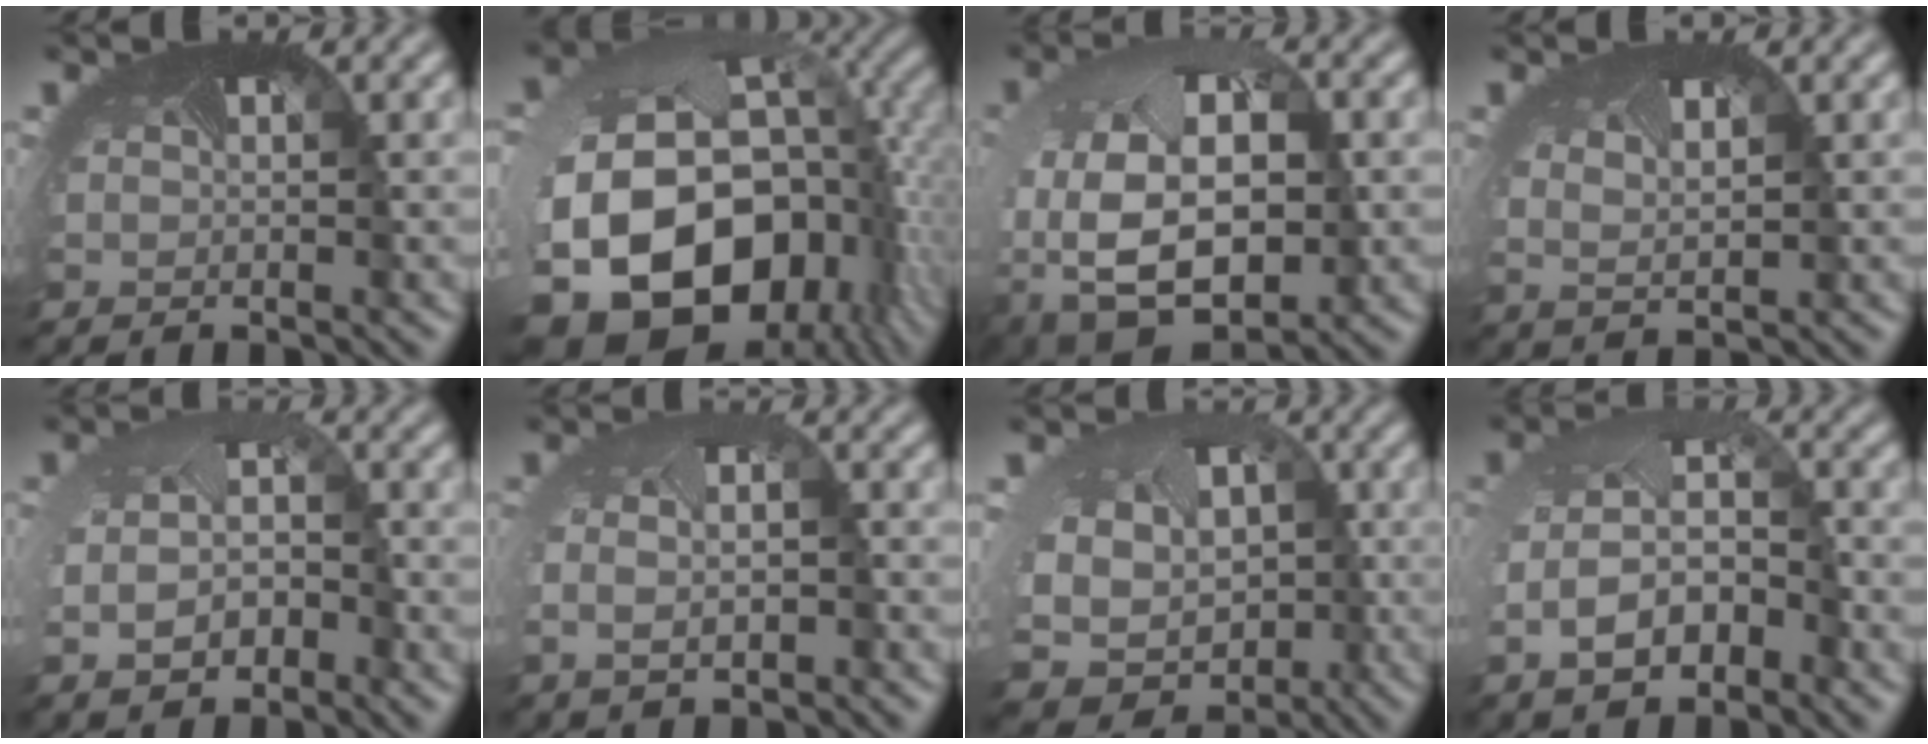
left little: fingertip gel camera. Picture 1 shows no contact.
{"total": 20.2, "force": [-5.6, 14.0, 13.4], "torque": [-0.293, -0.091, -0.050]}
{"total": 13.2, "force": [-1.8, 9.1, 9.4], "torque": [-0.217, -0.046, -0.005]}
{"total": 1.0, "force": [0.6, 0.2, 0.8], "torque": [-0.032, -0.008, 0.014]}
{"total": 4.0, "force": [-1.0, 2.6, 2.9], "torque": [-0.071, -0.015, -0.018]}
{"total": 3.5, "force": [-0.7, 2.1, 2.7], "torque": [-0.054, -0.009, -0.001]}
{"total": 11.8, "force": [-1.8, 9.8, 6.3], "torque": [-0.127, -0.040, -0.017]}
{"total": 4.9, "force": [-1.8, 2.7, 3.7], "torque": [-0.087, -0.008, -0.040]}